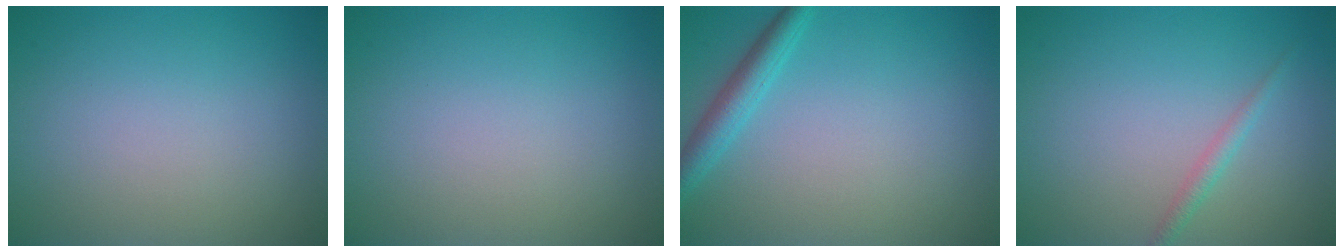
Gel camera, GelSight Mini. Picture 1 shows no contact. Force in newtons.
{"total": 0.0}
{"total": 2.6, "press": 2.6, "slide": 0.2}
{"total": 1.2, "press": 1.2, "slide": 0.0}